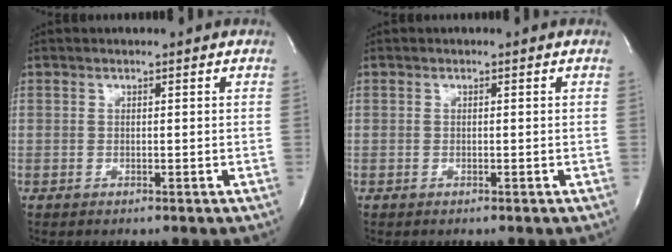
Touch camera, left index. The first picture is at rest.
{"total": 0.0}